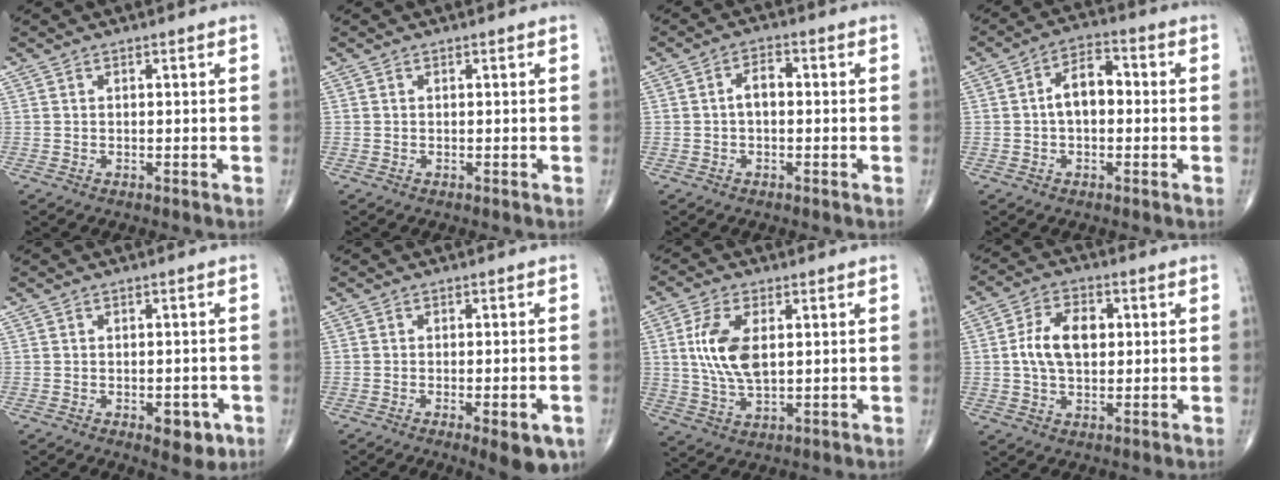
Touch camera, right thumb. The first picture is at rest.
{"total": 0.0}
{"total": 3.4, "force": [-0.2, 1.9, 2.7], "torque": [-0.039, 0.016, -0.008]}
{"total": 7.0, "force": [-0.1, 4.2, 5.6], "torque": [-0.081, 0.028, -0.011]}
{"total": 5.0, "force": [-2.0, 2.6, 3.8], "torque": [-0.031, 0.004, -0.018]}
{"total": 7.6, "force": [-3.3, 2.1, 6.5], "torque": [-0.077, 0.001, -0.037]}
{"total": 9.8, "force": [1.8, 4.9, 8.3], "torque": [-0.168, -0.007, 0.037]}
{"total": 9.0, "force": [1.0, 5.7, 7.0], "torque": [-0.117, 0.011, 0.015]}